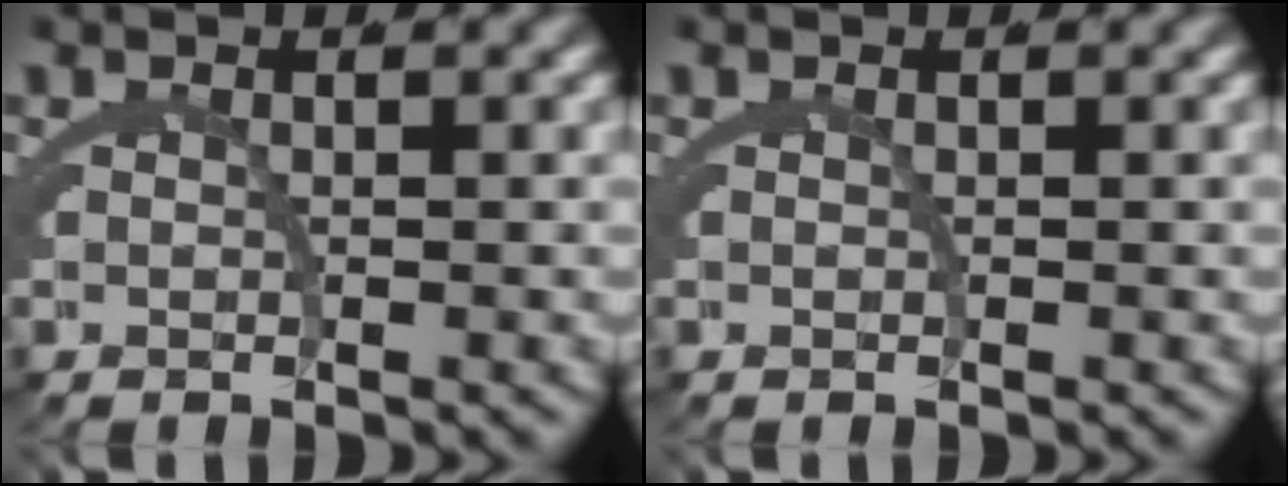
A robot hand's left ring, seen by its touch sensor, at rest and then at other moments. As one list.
[{"total": 0.0}]